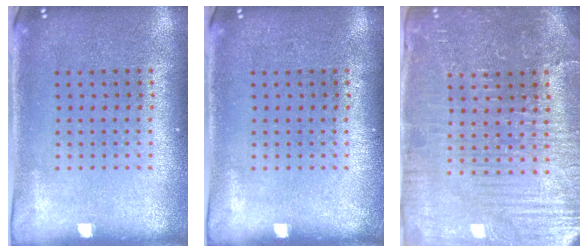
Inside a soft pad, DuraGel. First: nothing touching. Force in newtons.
{"total": 0.0}
{"total": 4.3, "press": 4.2, "slide": 1.3}